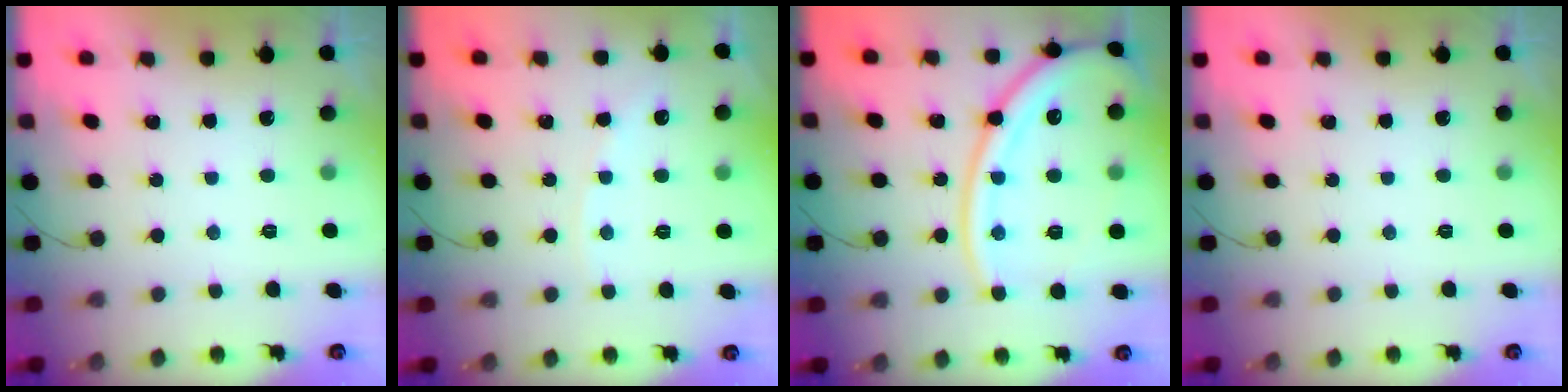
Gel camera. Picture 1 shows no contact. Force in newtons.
{"total": 2.4, "press": 2.4, "slide": 0.4}
{"total": 17.6, "press": 17.4, "slide": 2.1}
{"total": 0.0}